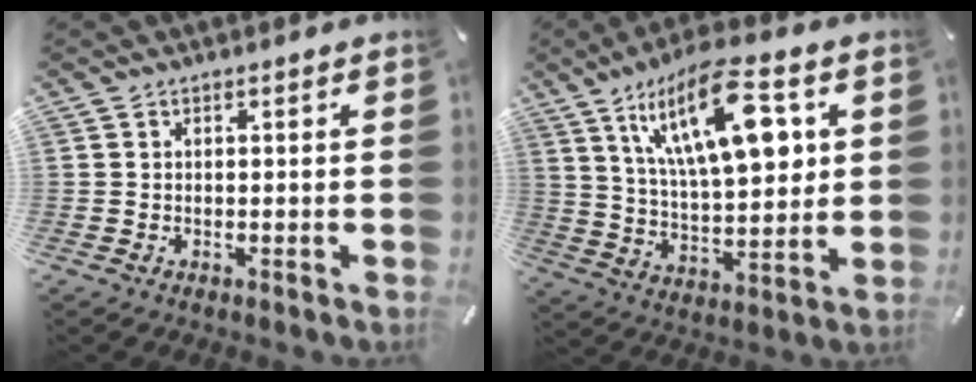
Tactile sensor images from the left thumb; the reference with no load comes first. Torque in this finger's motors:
{"motor_torque": [2.54, 2.47, 1.89, -0.88, 0.29]}